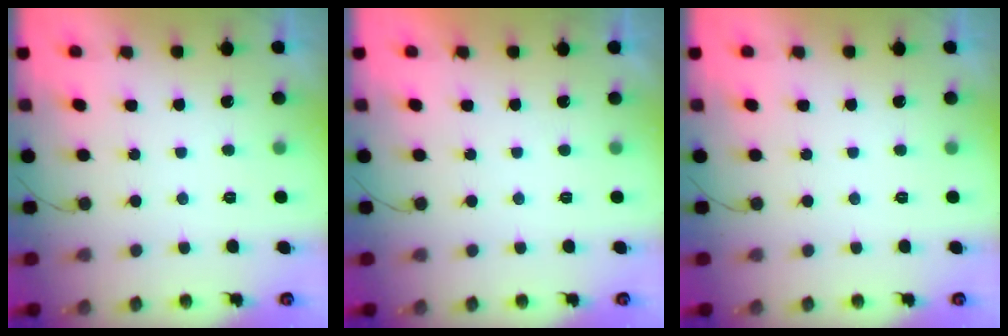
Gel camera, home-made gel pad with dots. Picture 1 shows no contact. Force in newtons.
{"total": 1.9, "press": 1.9, "slide": 0.1}
{"total": 0.0}